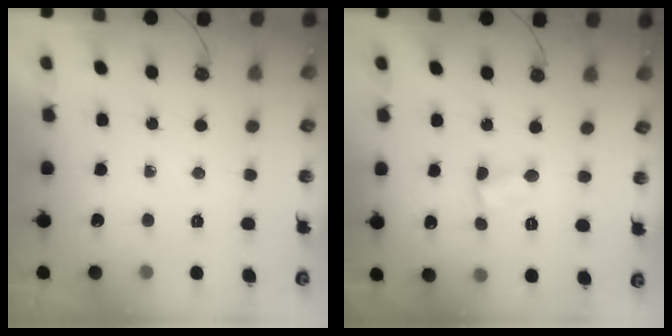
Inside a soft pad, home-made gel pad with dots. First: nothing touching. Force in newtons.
{"total": 3.3, "press": 3.3, "slide": 0.4}